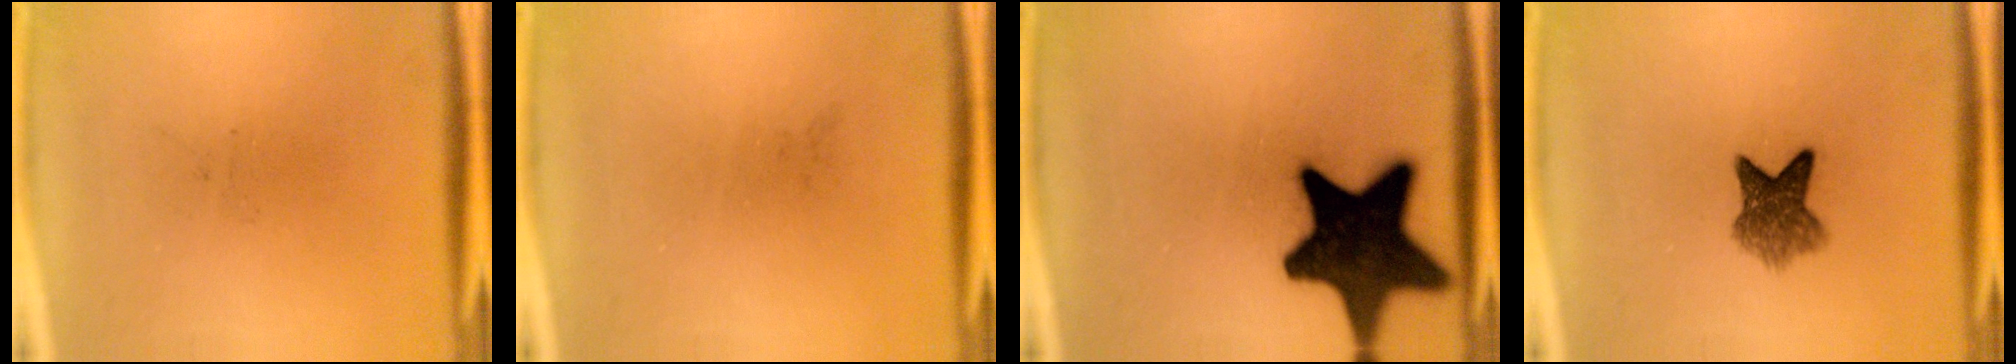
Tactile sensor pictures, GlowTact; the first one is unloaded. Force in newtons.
{"total": 0.0}
{"total": 19.4}
{"total": 5.9}